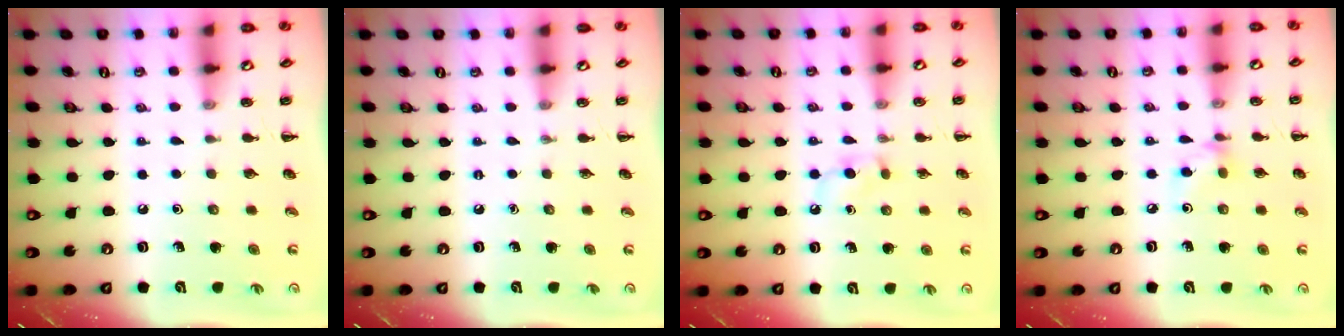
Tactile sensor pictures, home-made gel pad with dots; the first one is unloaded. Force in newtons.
{"total": 0.0}
{"total": 3.5, "press": 3.1, "slide": 1.6}
{"total": 5.7, "press": 5.7, "slide": 1.0}